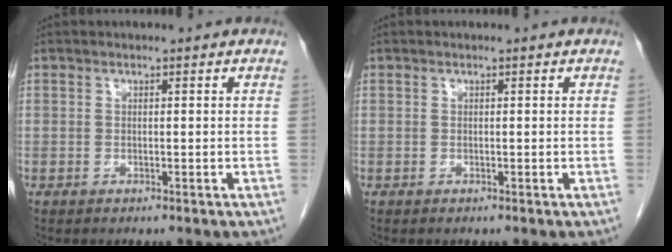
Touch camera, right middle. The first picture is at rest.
{"total": 0.0}